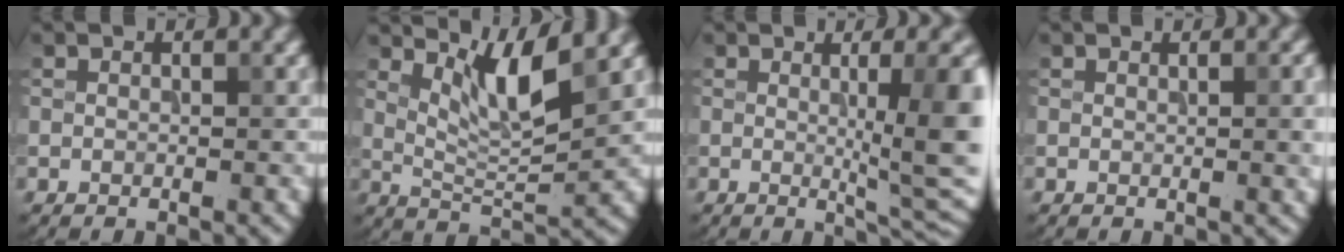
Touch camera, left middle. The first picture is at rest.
{"total": 4.6, "force": [3.3, 0.5, 3.2], "torque": [-0.059, -0.007, 0.062]}
{"total": 8.2, "force": [-0.2, 1.8, 8.0], "torque": [-0.111, -0.005, 0.000]}
{"total": 2.2, "force": [-0.2, 0.9, 2.0], "torque": [-0.026, -0.006, -0.004]}